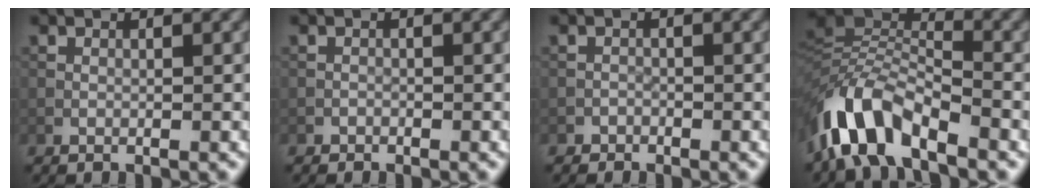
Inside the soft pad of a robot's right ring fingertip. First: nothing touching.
{"total": 0.6, "force": [-0.4, 0.4, -0.1], "torque": [0.004, 0.001, -0.008]}
{"total": 0.9, "force": [-0.7, 0.5, -0.1], "torque": [0.001, 0.005, -0.012]}
{"total": 8.2, "force": [-5.4, 2.9, 5.5], "torque": [-0.105, 0.005, -0.118]}